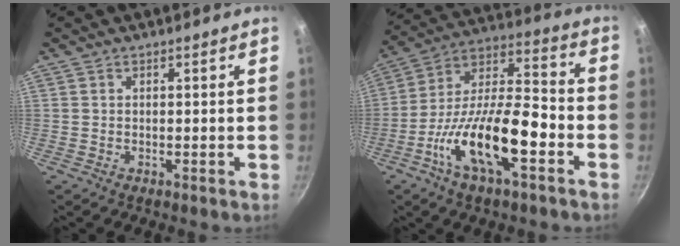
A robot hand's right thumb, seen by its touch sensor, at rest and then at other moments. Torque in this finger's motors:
{"motor_torque": [2.43, 2.36, 1.53, -1.24, 0.21]}